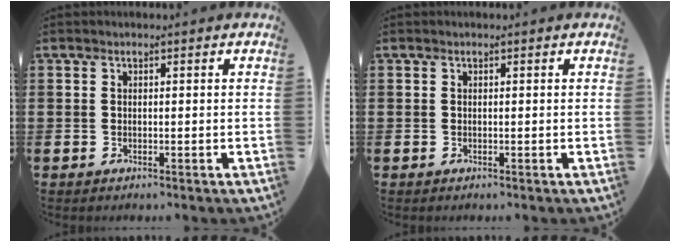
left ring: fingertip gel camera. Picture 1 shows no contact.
{"total": 0.0}